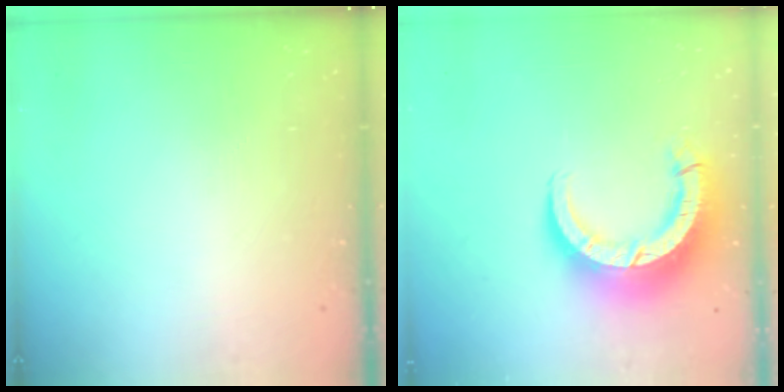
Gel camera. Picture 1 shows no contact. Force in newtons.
{"total": 12.5, "press": 12.4, "slide": 1.3}